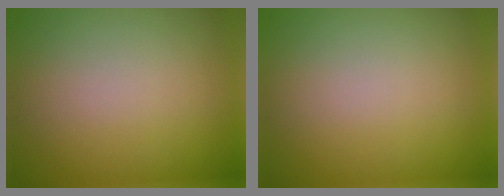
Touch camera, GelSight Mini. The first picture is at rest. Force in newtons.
{"total": 0.0}